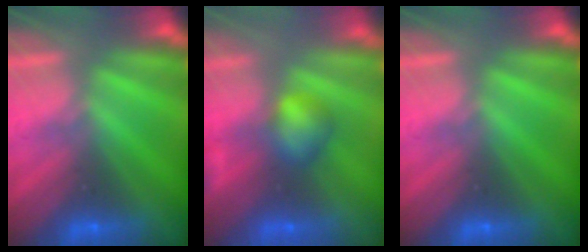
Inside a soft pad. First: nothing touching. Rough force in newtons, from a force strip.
{"total": 2.7}
{"total": 0.0}